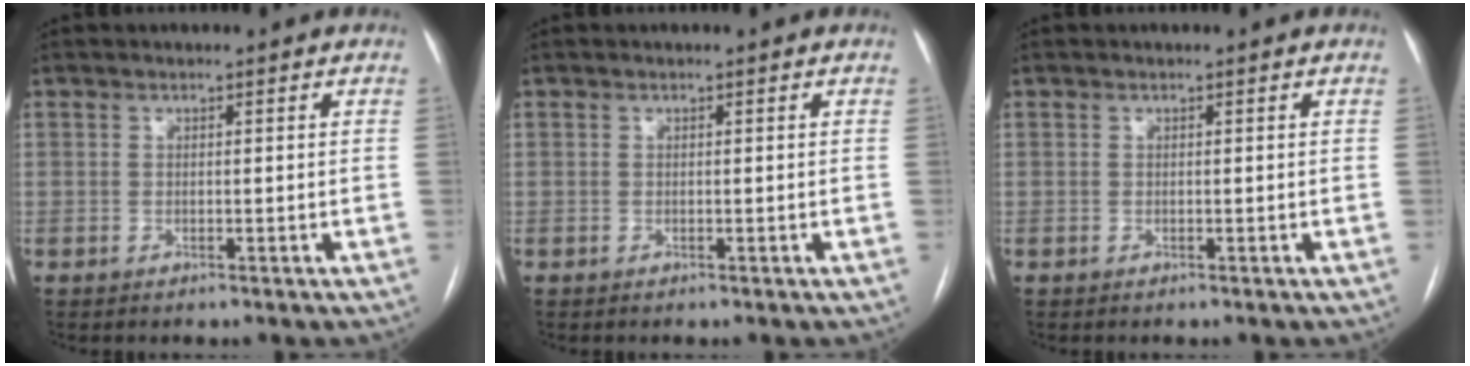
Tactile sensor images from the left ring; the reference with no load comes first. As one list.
[{"total": 0.0}, {"total": 0.0}]